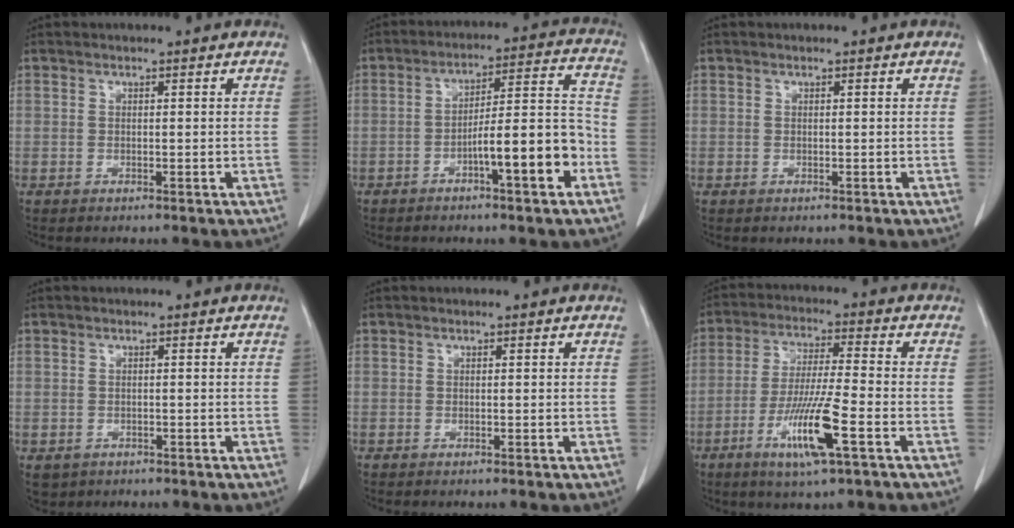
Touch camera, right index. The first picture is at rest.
{"total": 11.1, "force": [-4.7, 1.2, 9.9], "torque": [-0.149, 0.023, -0.071]}
{"total": 0.0}
{"total": 2.6, "force": [-1.1, 2.4, 0.4], "torque": [-0.004, 0.001, -0.008]}
{"total": 0.0}
{"total": 10.9, "force": [-4.5, 0.2, 10.0], "torque": [-0.193, -0.018, -0.085]}